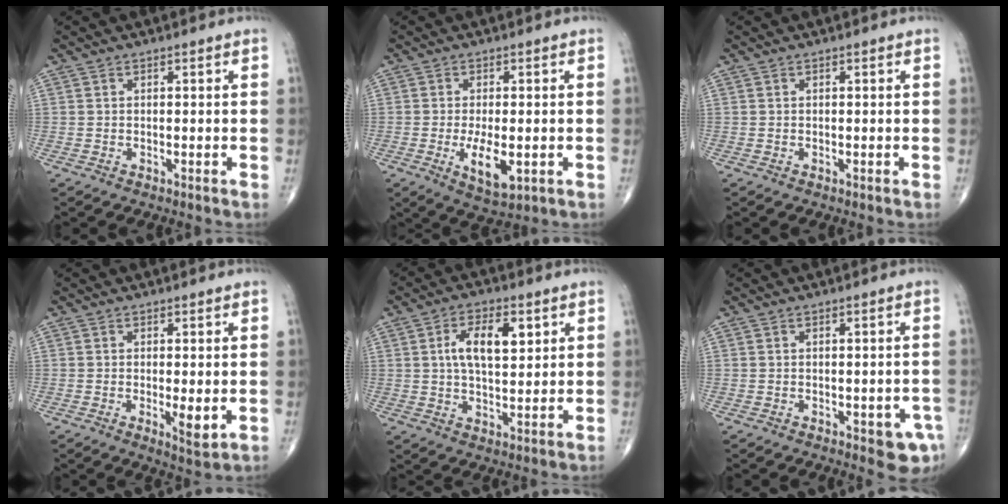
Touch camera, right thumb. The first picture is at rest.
{"total": 7.1, "force": [-1.7, 3.0, 6.3], "torque": [-0.106, -0.015, -0.020]}
{"total": 0.0}
{"total": 4.1, "force": [-0.6, 1.1, 3.9], "torque": [-0.061, -0.014, -0.008]}
{"total": 9.1, "force": [2.6, 4.4, 7.5], "torque": [-0.117, -0.004, 0.045]}
{"total": 5.1, "force": [-2.0, 2.2, 4.2], "torque": [-0.030, 0.004, -0.017]}